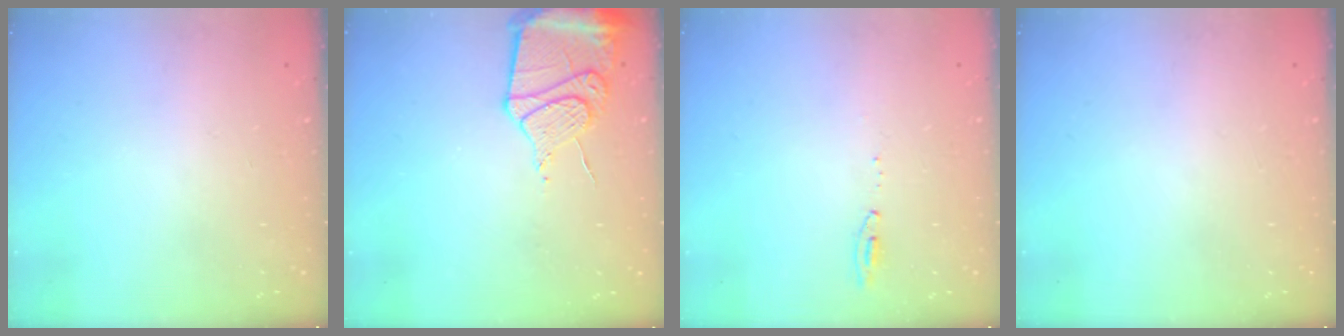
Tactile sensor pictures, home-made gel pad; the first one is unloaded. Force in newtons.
{"total": 13.2, "press": 13.1, "slide": 1.7}
{"total": 6.0, "press": 5.8, "slide": 1.5}
{"total": 0.0}